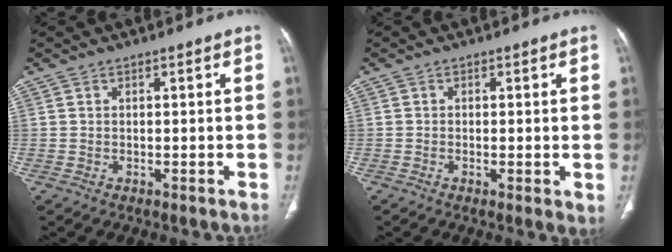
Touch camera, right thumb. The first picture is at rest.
{"total": 2.7, "force": [-0.4, 0.8, 2.5], "torque": [-0.044, -0.009, -0.009]}